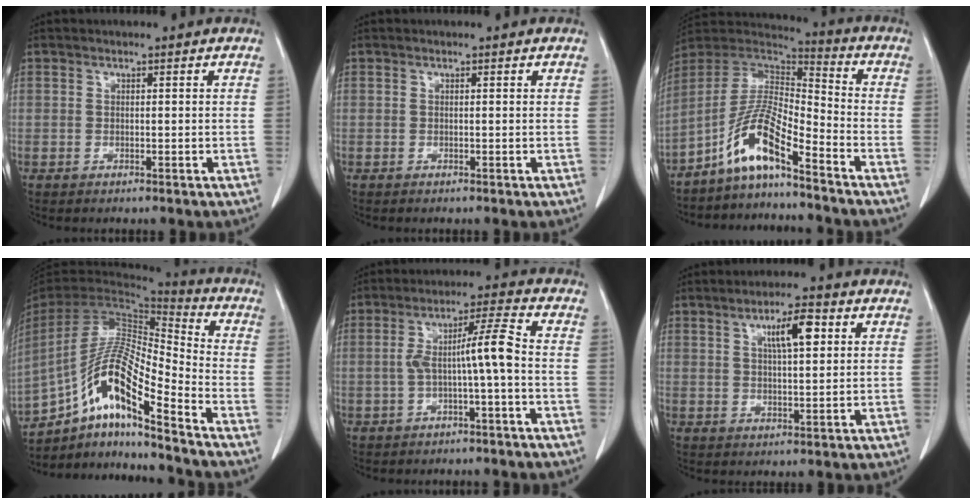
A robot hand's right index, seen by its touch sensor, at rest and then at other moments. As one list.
[{"total": 0.0}, {"total": 10.7, "force": [-7.3, 1.2, 7.7], "torque": [-0.163, 0.015, -0.139]}, {"total": 16.4, "force": [-10.3, 1.9, 12.6], "torque": [-0.254, 0.005, -0.185]}, {"total": 6.5, "force": [-1.1, -0.3, 6.4], "torque": [-0.116, 0.026, -0.015]}, {"total": 6.1, "force": [2.3, 1.2, 5.5], "torque": [-0.094, 0.007, 0.040]}]